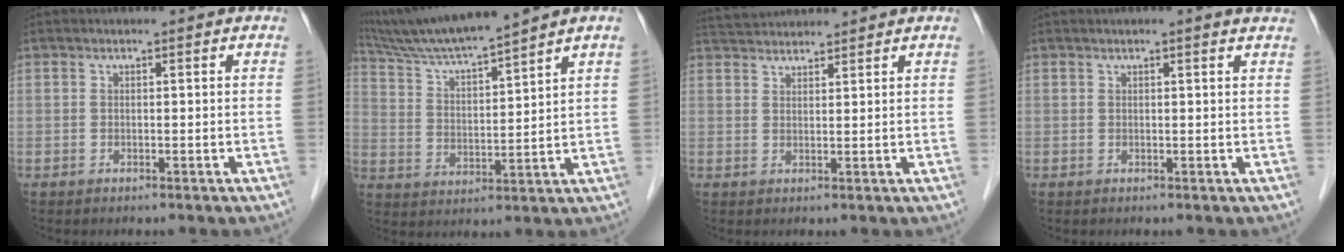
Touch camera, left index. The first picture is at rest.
{"total": 11.2, "force": [9.8, -1.5, 5.1], "torque": [-0.094, 0.008, 0.183]}
{"total": 5.1, "force": [5.1, 0.3, 0.9], "torque": [-0.022, 0.035, 0.089]}
{"total": 2.6, "force": [2.1, 0.0, 1.5], "torque": [-0.020, 0.011, 0.018]}